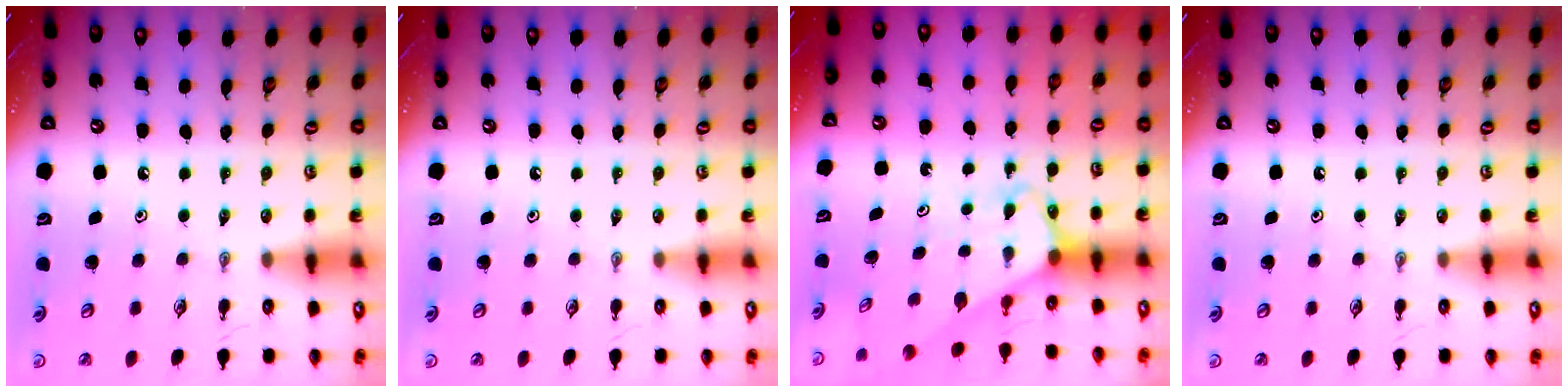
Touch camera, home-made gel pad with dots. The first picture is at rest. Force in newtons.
{"total": 0.0}
{"total": 2.7, "press": 2.6, "slide": 0.2}
{"total": 0.0}